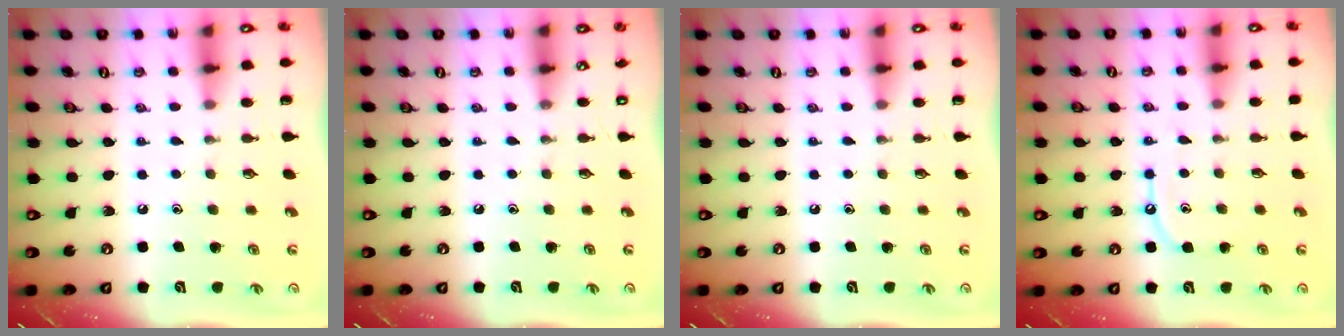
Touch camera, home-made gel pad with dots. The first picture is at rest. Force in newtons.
{"total": 0.0}
{"total": 0.0}
{"total": 6.9, "press": 6.9, "slide": 0.6}